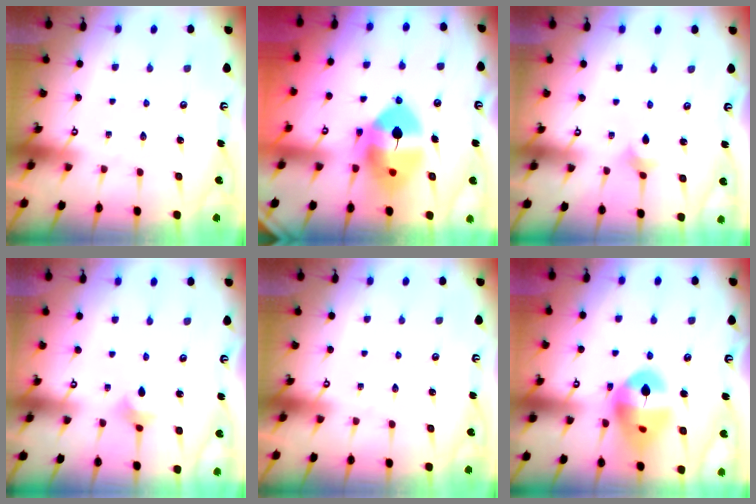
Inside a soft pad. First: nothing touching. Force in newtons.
{"total": 13.6, "press": 13.4, "slide": 2.1}
{"total": 2.9, "press": 2.9, "slide": 0.5}
{"total": 3.9, "press": 3.8, "slide": 0.9}
{"total": 0.0}
{"total": 15.8, "press": 15.7, "slide": 1.8}